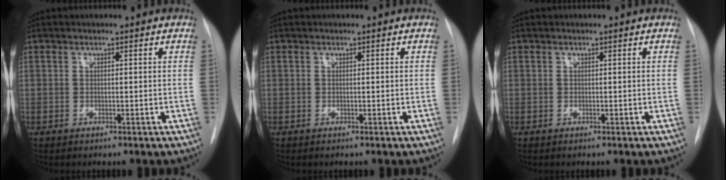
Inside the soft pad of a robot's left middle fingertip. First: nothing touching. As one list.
[{"total": 0.0}, {"total": 0.0}]